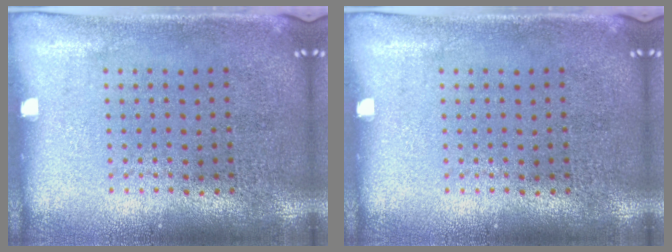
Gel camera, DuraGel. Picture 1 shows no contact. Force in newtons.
{"total": 0.0}